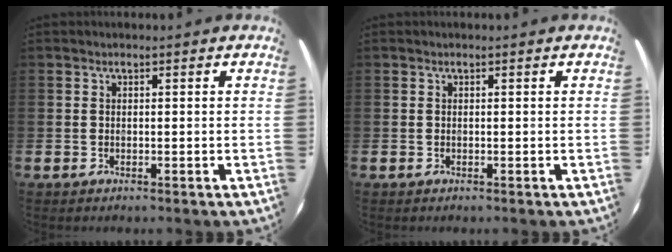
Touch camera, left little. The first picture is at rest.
{"total": 0.0}